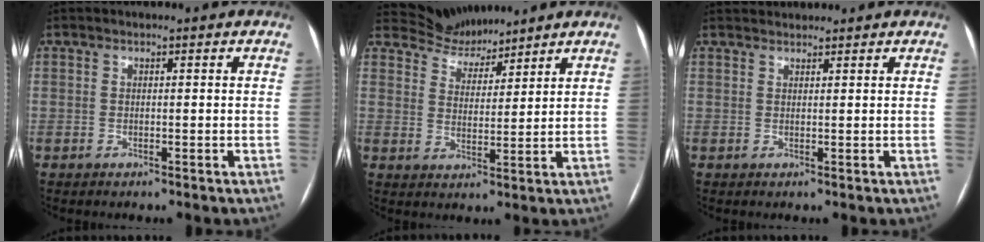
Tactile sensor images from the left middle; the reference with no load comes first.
{"total": 6.1, "force": [6.0, 1.2, -0.6], "torque": [0.005, 0.008, 0.115]}
{"total": 2.3, "force": [2.3, 0.1, -0.1], "torque": [-0.003, 0.024, 0.046]}